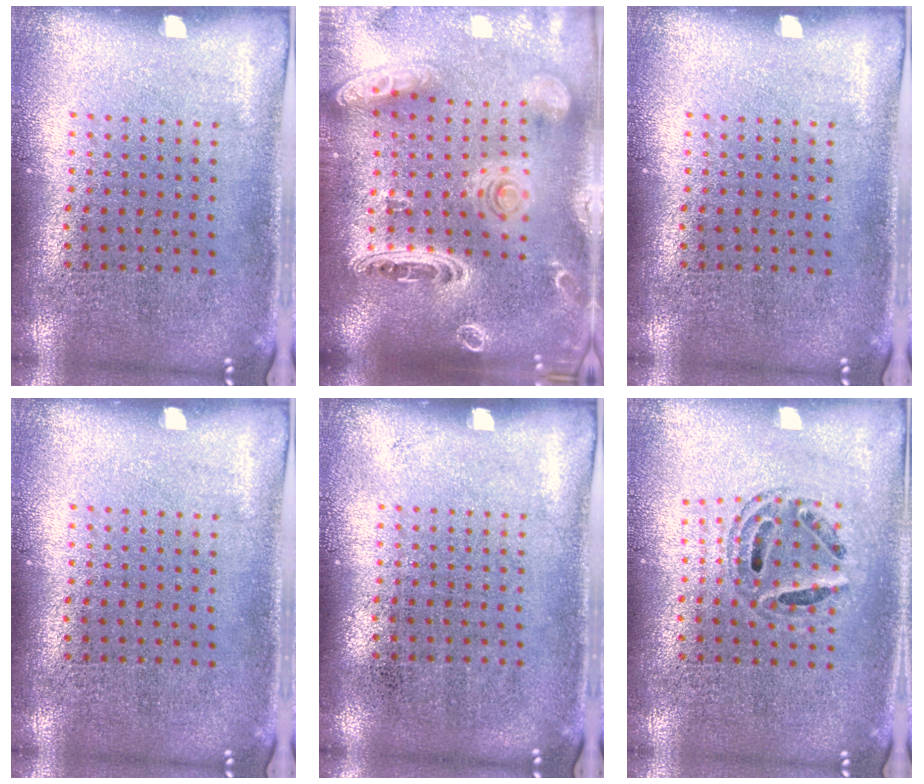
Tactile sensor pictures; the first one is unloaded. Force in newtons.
{"total": 3.7, "press": 3.0, "slide": 2.2}
{"total": 0.0}
{"total": 0.0}
{"total": 0.0}
{"total": 0.8, "press": 0.7, "slide": 0.2}